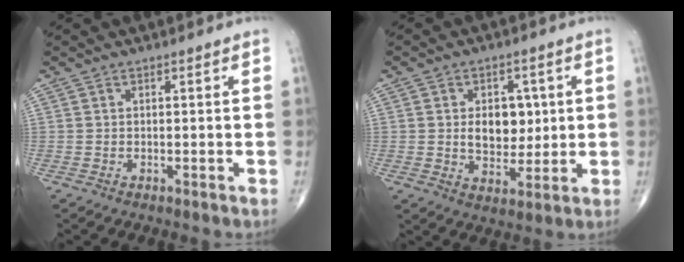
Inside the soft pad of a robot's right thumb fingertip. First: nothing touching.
{"total": 8.5, "force": [1.0, 5.9, 6.0], "torque": [-0.051, -0.007, 0.024]}